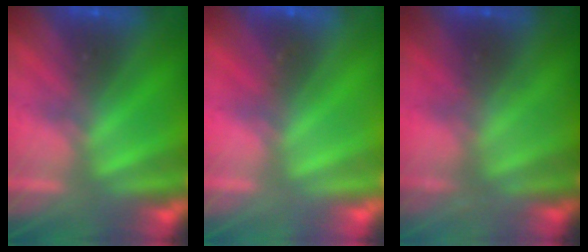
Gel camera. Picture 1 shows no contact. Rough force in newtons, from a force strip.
{"total": 2.3}
{"total": 2.3}